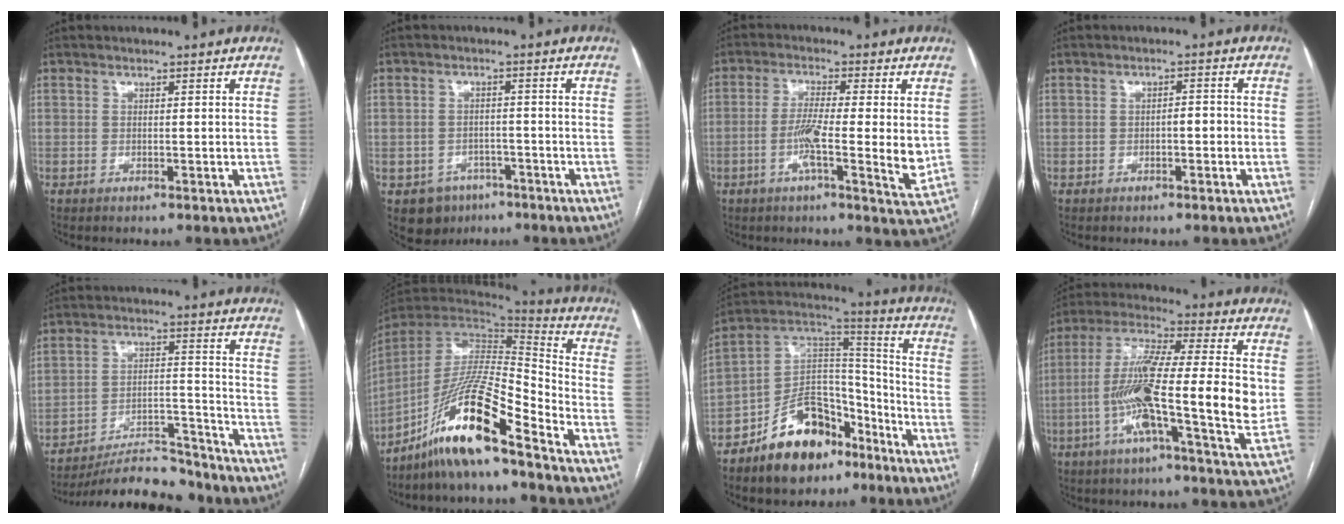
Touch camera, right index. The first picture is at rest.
{"total": 5.8, "force": [-3.2, 4.7, 1.0], "torque": [-0.011, 0.009, -0.041]}
{"total": 8.9, "force": [-0.9, 0.9, 8.8], "torque": [-0.145, -0.008, -0.023]}
{"total": 2.1, "force": [-0.6, 0.8, 1.8], "torque": [-0.025, 0.007, -0.008]}
{"total": 16.2, "force": [-15.2, 3.1, 4.6], "torque": [-0.079, 0.018, -0.233]}
{"total": 16.2, "force": [-11.4, 1.4, 11.4], "torque": [-0.223, 0.000, -0.211]}
{"total": 16.8, "force": [-10.7, 9.1, 9.1], "torque": [-0.158, 0.043, -0.178]}
{"total": 18.7, "force": [-2.2, 1.8, 18.5], "torque": [-0.328, 0.001, -0.049]}